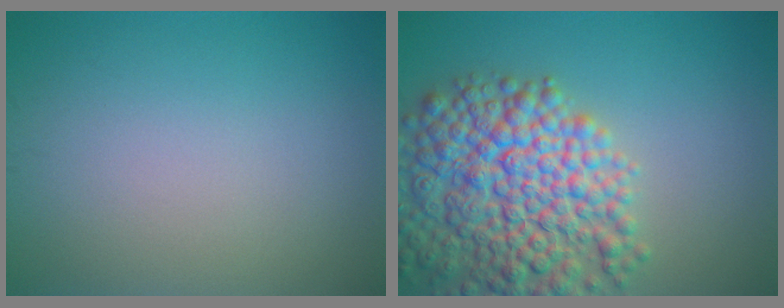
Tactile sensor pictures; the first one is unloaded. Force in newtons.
{"total": 10.3, "press": 10.3, "slide": 0.5}